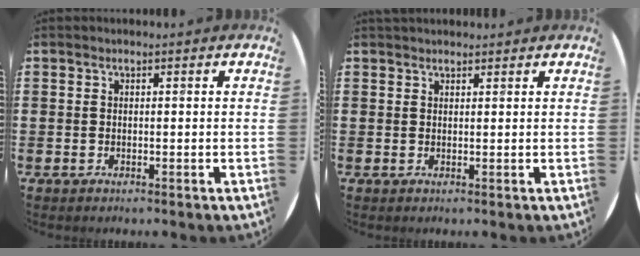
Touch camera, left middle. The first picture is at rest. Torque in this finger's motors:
{"motor_torque": [0.53, -0.51, 0.04, 0.05]}